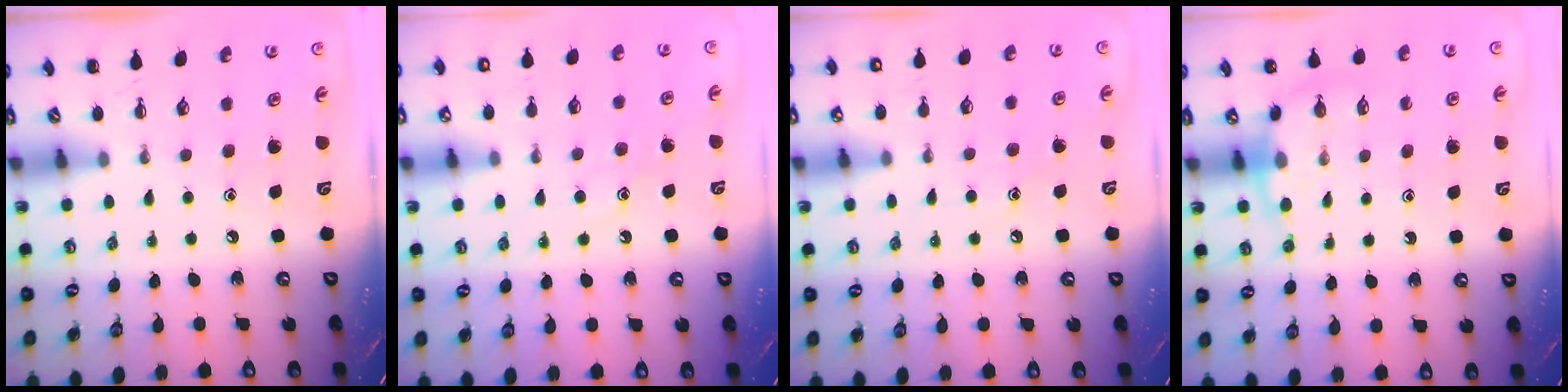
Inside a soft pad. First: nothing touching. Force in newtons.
{"total": 10.0, "press": 9.9, "slide": 1.4}
{"total": 7.7, "press": 7.5, "slide": 1.7}
{"total": 6.2, "press": 6.2, "slide": 0.5}